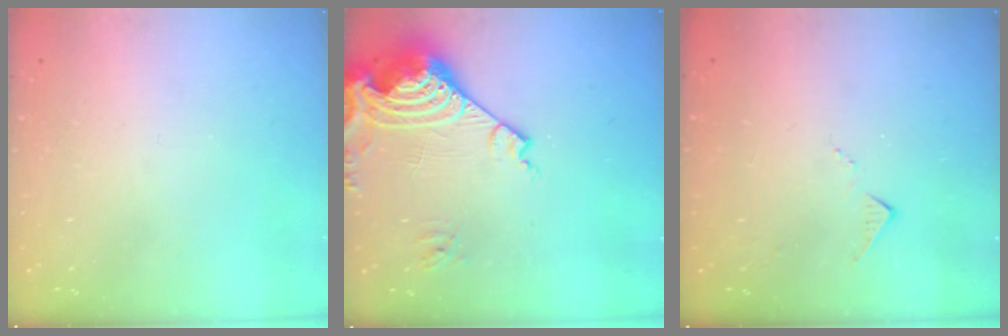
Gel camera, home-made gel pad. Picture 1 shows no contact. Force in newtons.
{"total": 16.0, "press": 15.9, "slide": 2.2}
{"total": 5.7, "press": 5.7, "slide": 0.6}